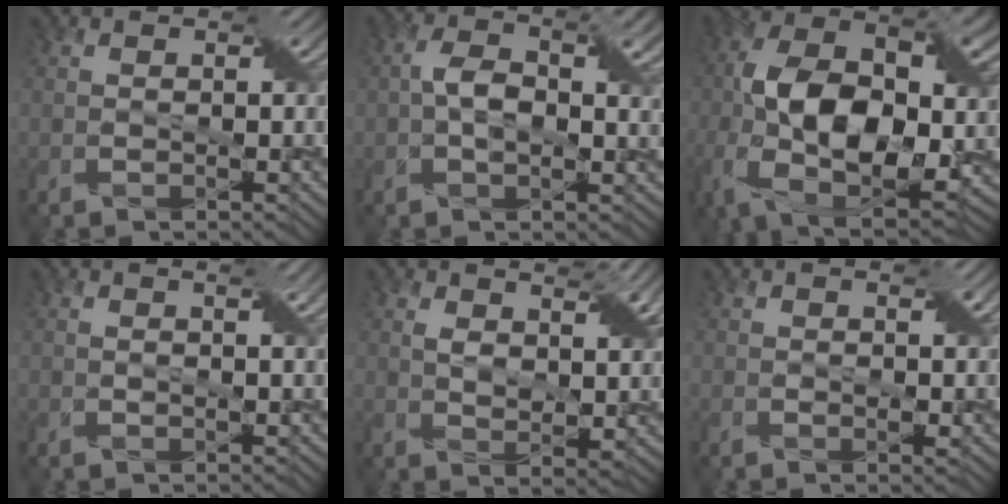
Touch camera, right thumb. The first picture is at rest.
{"total": 7.4, "force": [0.7, 3.8, 6.3], "torque": [-0.124, 0.005, 0.006]}
{"total": 17.5, "force": [-1.1, 10.9, 13.6], "torque": [-0.288, -0.007, -0.025]}
{"total": 2.0, "force": [1.0, 0.4, 1.7], "torque": [-0.030, -0.001, 0.019]}
{"total": 5.6, "force": [2.6, 2.9, 4.0], "torque": [-0.075, -0.009, 0.046]}
{"total": 1.5, "force": [0.5, 0.6, 1.3], "torque": [-0.021, -0.003, 0.010]}